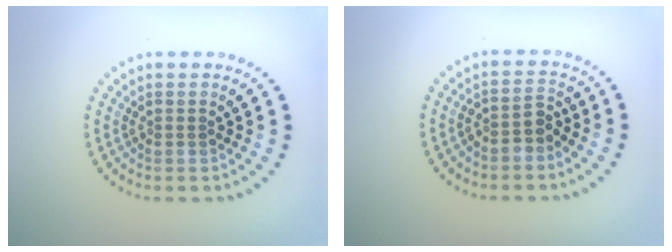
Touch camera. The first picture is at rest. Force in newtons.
{"total": 2.0, "press": 1.7, "slide": 1.1}